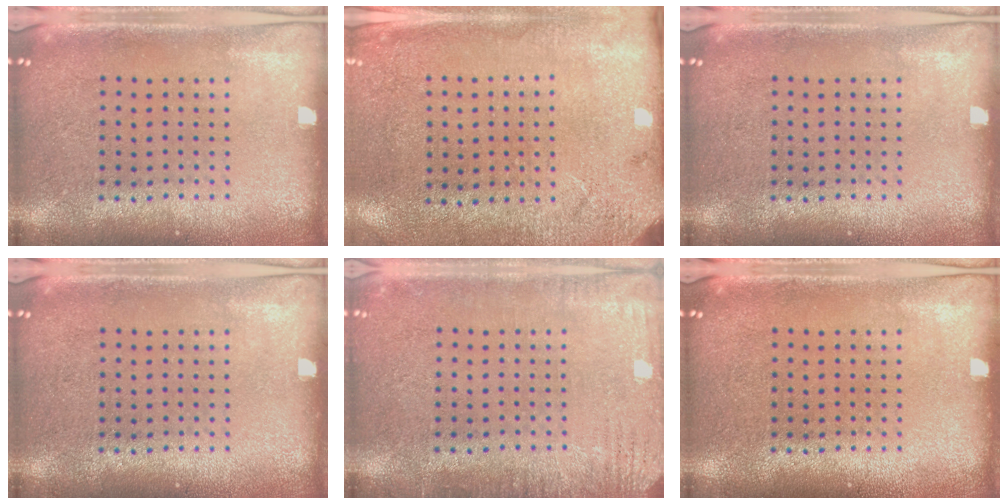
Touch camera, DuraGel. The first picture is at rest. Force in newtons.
{"total": 2.7, "press": 2.2, "slide": 1.5}
{"total": 0.0}
{"total": 0.0}
{"total": 2.5, "press": 2.5, "slide": 0.4}
{"total": 0.0}